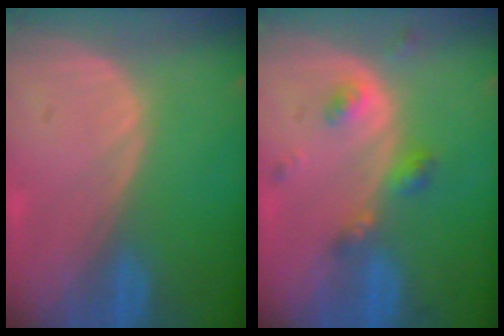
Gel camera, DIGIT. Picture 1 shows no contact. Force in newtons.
{"total": 4.6, "press": 4.1, "slide": 2.0}